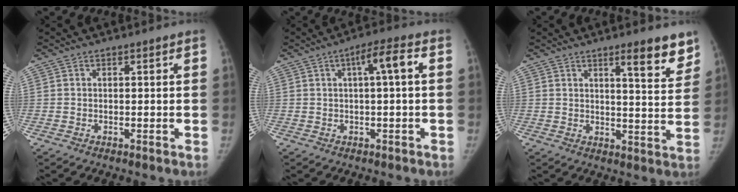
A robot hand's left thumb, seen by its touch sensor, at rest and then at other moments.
{"total": 5.2, "force": [0.9, 0.6, 5.1], "torque": [-0.085, 0.023, 0.014]}
{"total": 8.9, "force": [6.1, 1.6, 6.3], "torque": [-0.059, -0.040, 0.082]}